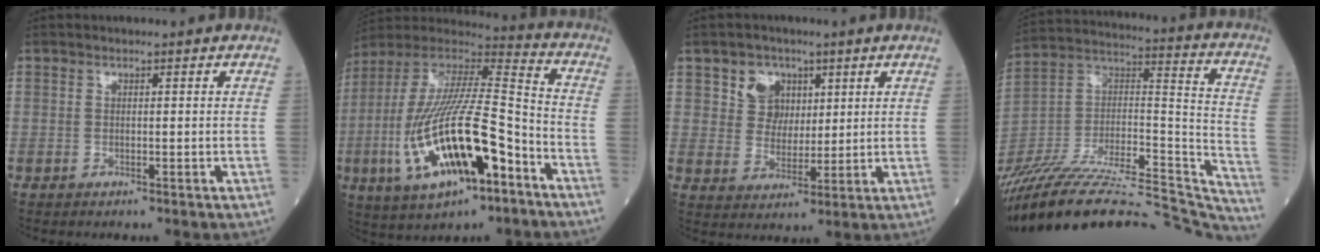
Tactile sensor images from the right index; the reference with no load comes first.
{"total": 23.1, "force": [-8.1, 6.0, 20.8], "torque": [-0.440, -0.022, -0.133]}
{"total": 5.7, "force": [2.8, 4.8, 1.5], "torque": [-0.030, 0.013, 0.055]}
{"total": 35.9, "force": [-32.4, 5.6, 14.6], "torque": [-0.200, -0.009, -0.479]}